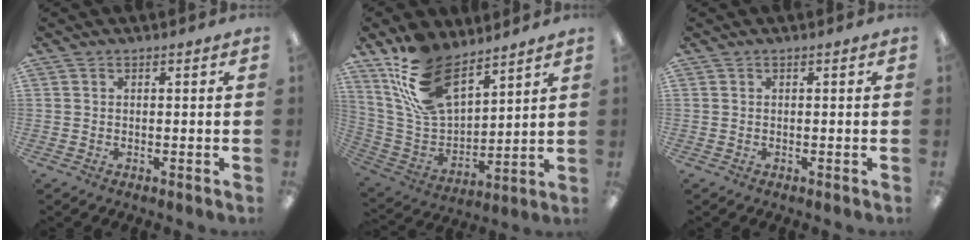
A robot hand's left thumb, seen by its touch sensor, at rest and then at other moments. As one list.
[{"total": 18.8, "force": [12.0, 9.7, 10.6], "torque": [-0.227, -0.050, 0.229]}, {"total": 0.0}]